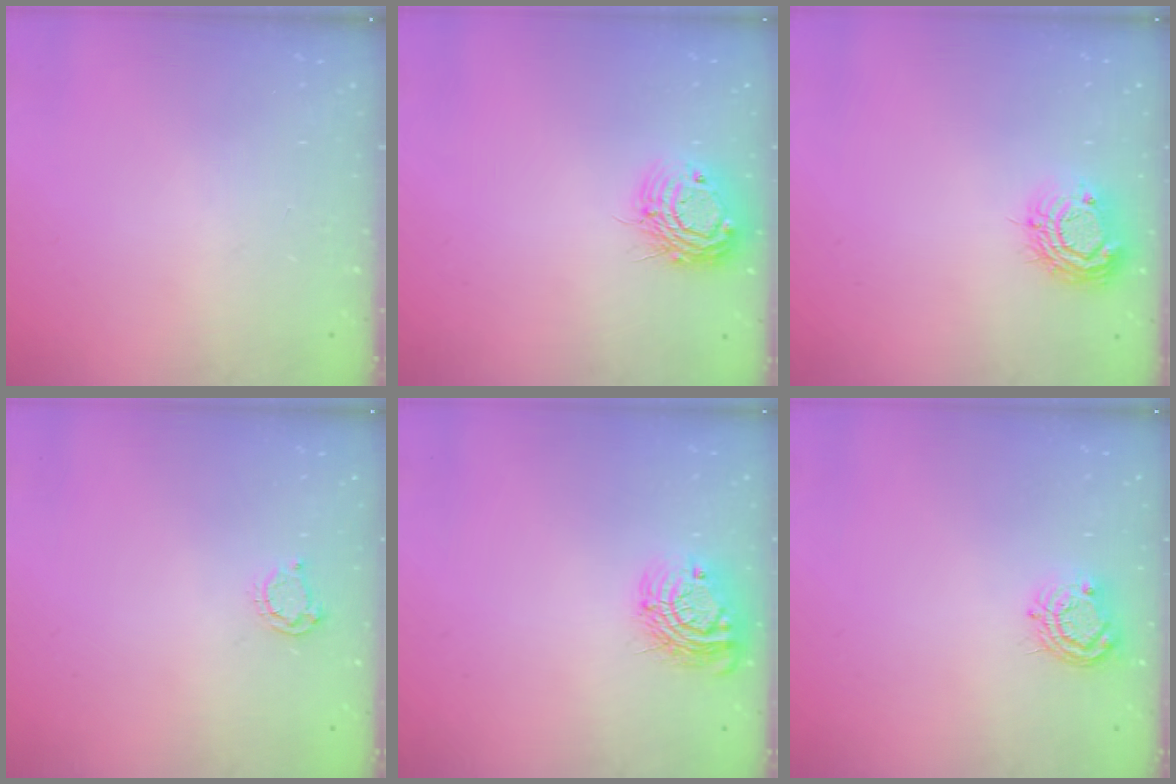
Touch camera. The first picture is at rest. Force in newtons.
{"total": 11.3, "press": 11.3, "slide": 1.0}
{"total": 9.3, "press": 9.3, "slide": 0.7}
{"total": 3.3, "press": 3.2, "slide": 0.4}
{"total": 10.7, "press": 10.7, "slide": 0.4}
{"total": 7.6, "press": 7.6, "slide": 0.5}